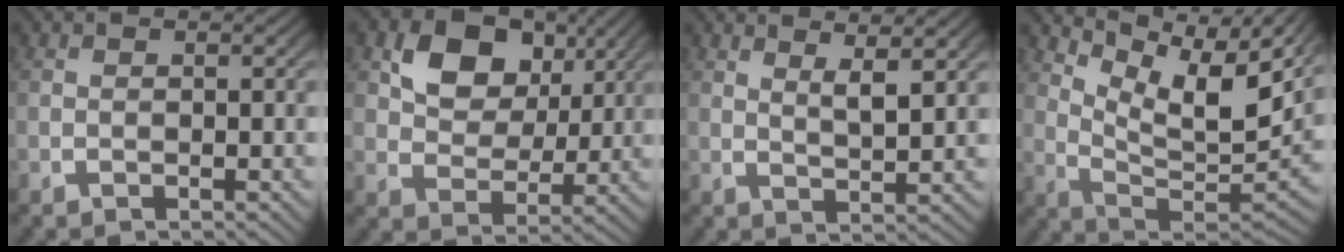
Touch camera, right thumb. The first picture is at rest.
{"total": 7.1, "force": [2.6, 5.1, 4.1], "torque": [-0.085, -0.014, 0.047]}
{"total": 3.1, "force": [2.5, 0.5, 1.7], "torque": [-0.030, -0.001, 0.048]}
{"total": 12.5, "force": [4.5, 6.7, 9.6], "torque": [-0.139, -0.005, 0.070]}